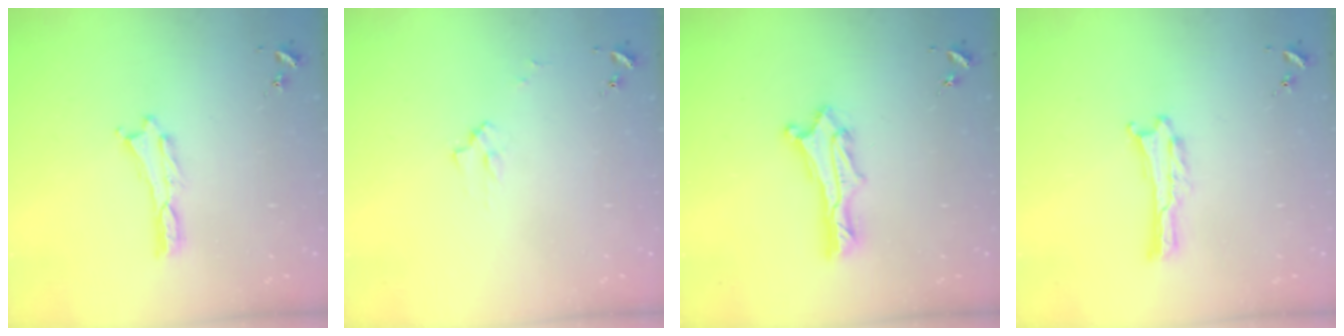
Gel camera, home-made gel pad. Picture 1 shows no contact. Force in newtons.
{"total": 2.2, "press": 2.2, "slide": 0.3}
{"total": 2.4, "press": 2.4, "slide": 0.3}
{"total": 0.0}